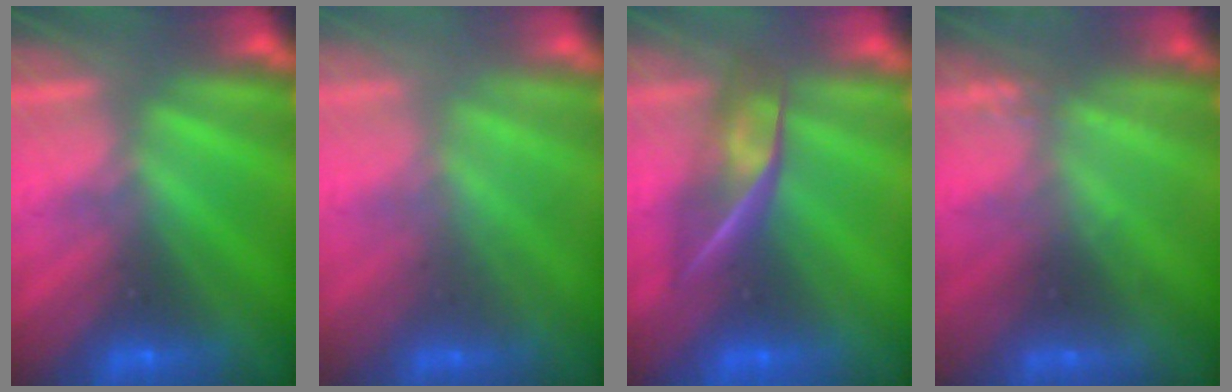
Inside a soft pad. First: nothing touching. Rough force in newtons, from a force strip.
{"total": 2.2}
{"total": 2.4}
{"total": 2.1}